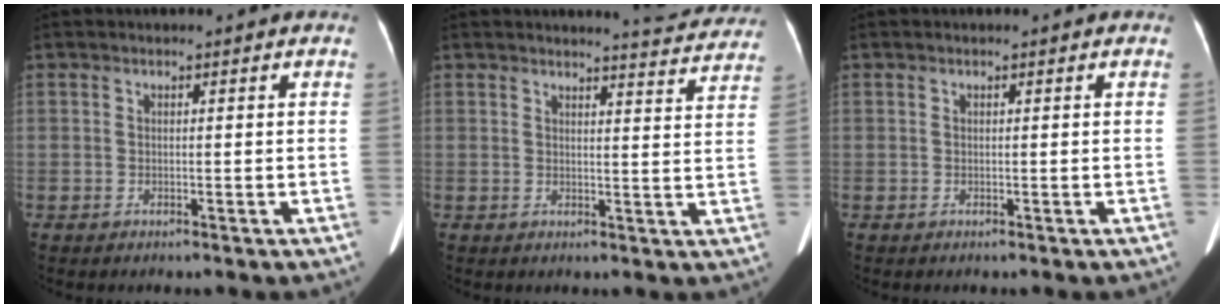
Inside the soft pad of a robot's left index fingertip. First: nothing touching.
{"total": 7.8, "force": [7.7, 0.4, 1.1], "torque": [-0.009, -0.023, 0.073]}
{"total": 0.0}